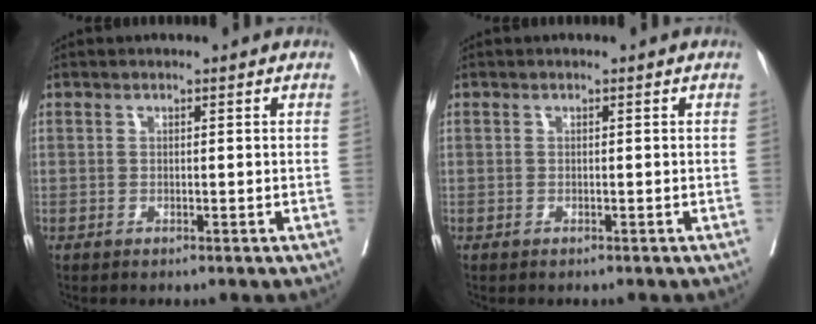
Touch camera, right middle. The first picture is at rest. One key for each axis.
{"total": 0.0}